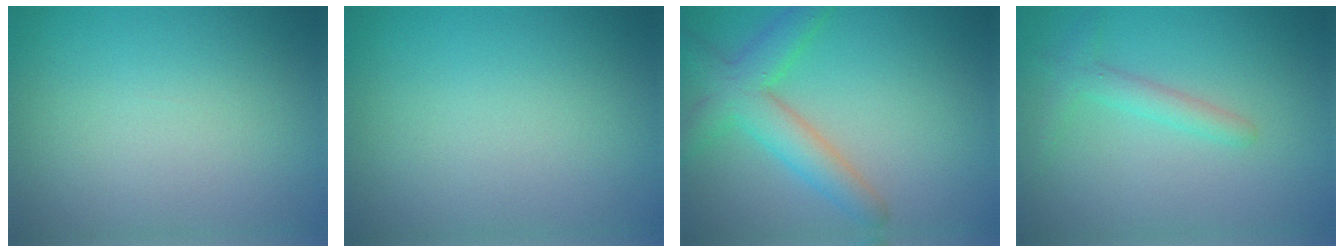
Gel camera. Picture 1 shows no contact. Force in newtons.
{"total": 0.0}
{"total": 5.0, "press": 5.0, "slide": 0.3}
{"total": 2.1, "press": 2.1, "slide": 0.0}